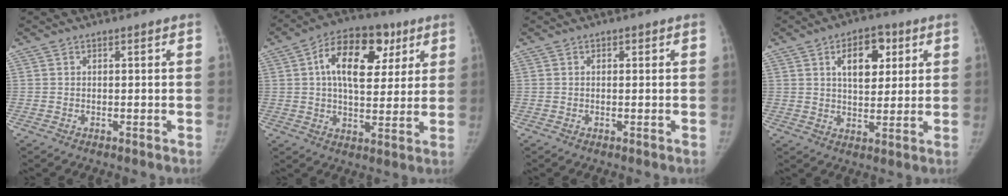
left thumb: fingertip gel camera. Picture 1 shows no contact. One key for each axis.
{"total": 16.5, "fx": 5.5, "fy": 9.8, "fz": 12.0, "tx": -0.150, "ty": 0.005, "tz": 0.081}
{"total": 0.5, "fx": 0.1, "fy": 0.4, "fz": 0.2, "tx": 0.004, "ty": 0.001, "tz": 0.000}
{"total": 9.7, "fx": 3.6, "fy": 5.7, "fz": 6.9, "tx": -0.064, "ty": -0.009, "tz": 0.053}